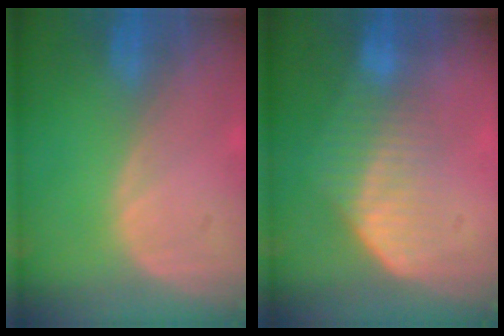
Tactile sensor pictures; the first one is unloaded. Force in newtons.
{"total": 7.3, "press": 6.2, "slide": 3.9}